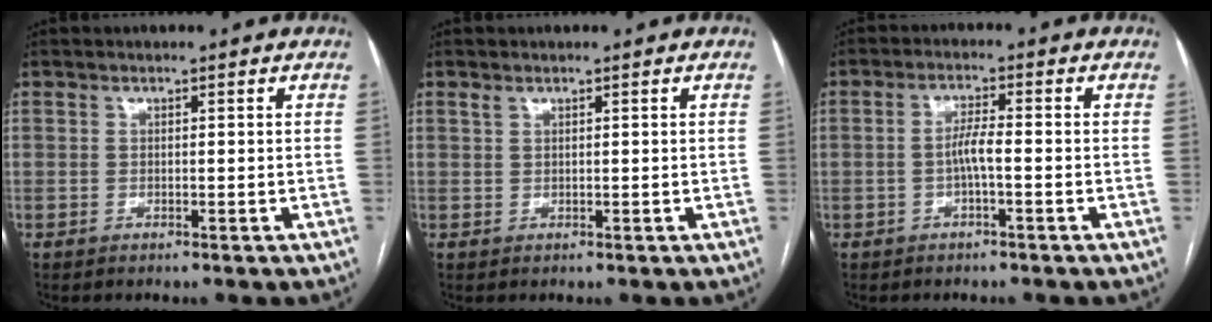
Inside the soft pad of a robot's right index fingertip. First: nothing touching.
{"total": 0.6, "force": [0.5, 0.2, 0.2], "torque": [-0.009, 0.007, 0.012]}
{"total": 3.1, "force": [-0.8, 0.3, 2.9], "torque": [-0.054, 0.005, -0.016]}